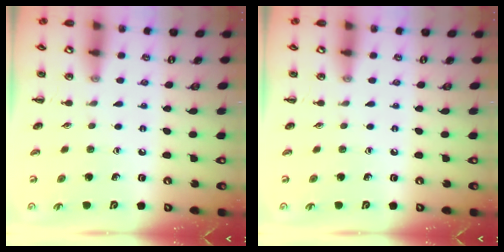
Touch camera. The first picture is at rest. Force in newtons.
{"total": 0.0}